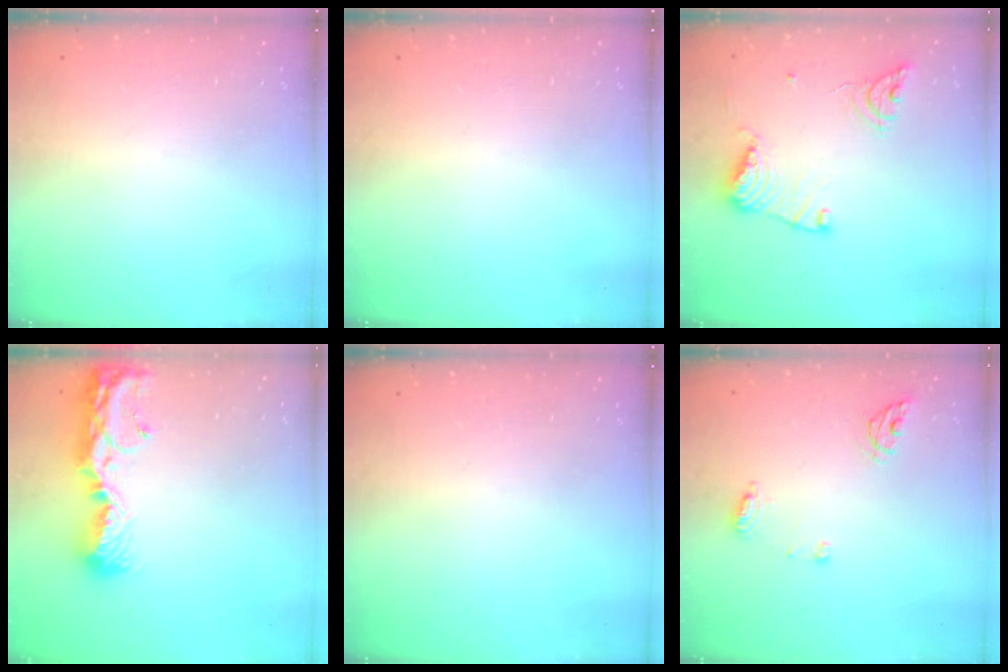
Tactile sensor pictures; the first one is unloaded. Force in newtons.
{"total": 0.0}
{"total": 13.4, "press": 13.3, "slide": 1.4}
{"total": 12.3, "press": 12.3, "slide": 1.3}
{"total": 0.0}
{"total": 7.2, "press": 7.2, "slide": 0.8}